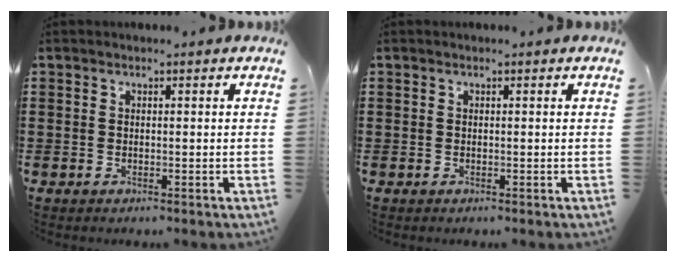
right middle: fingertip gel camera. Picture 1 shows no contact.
{"total": 0.0}